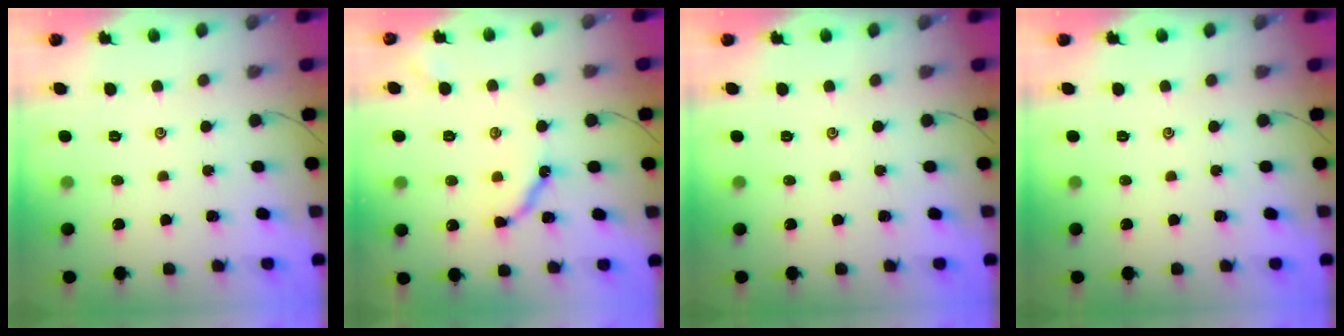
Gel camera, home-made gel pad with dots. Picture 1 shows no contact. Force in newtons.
{"total": 9.3, "press": 9.2, "slide": 1.1}
{"total": 0.0}
{"total": 0.0}